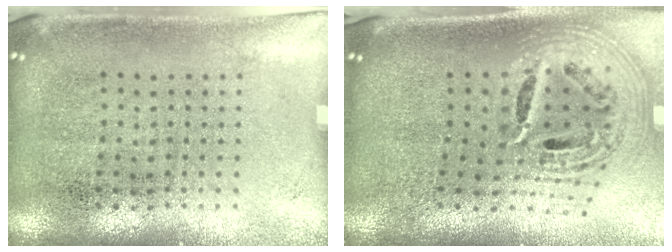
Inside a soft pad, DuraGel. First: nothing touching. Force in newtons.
{"total": 2.8, "press": 1.9, "slide": 2.0}